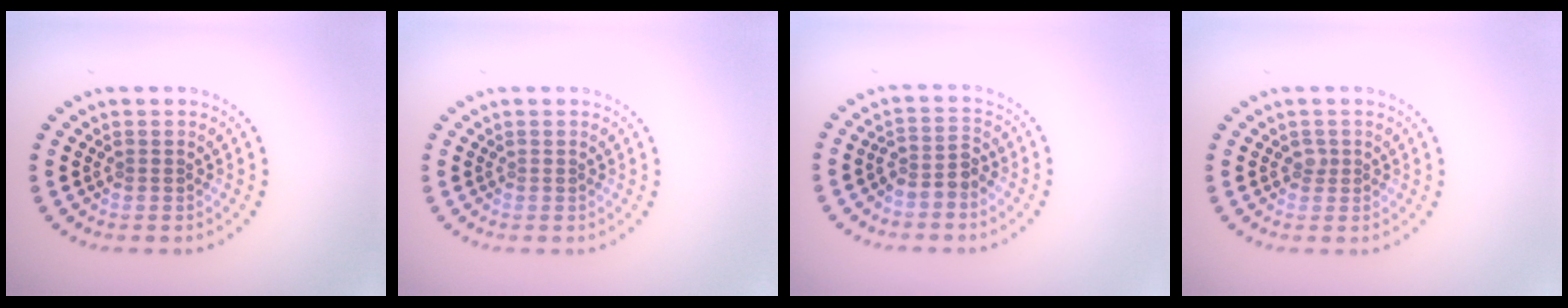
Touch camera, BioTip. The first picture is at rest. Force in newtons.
{"total": 0.0}
{"total": 2.1, "press": 1.7, "slide": 1.2}
{"total": 0.7, "press": 0.6, "slide": 0.5}